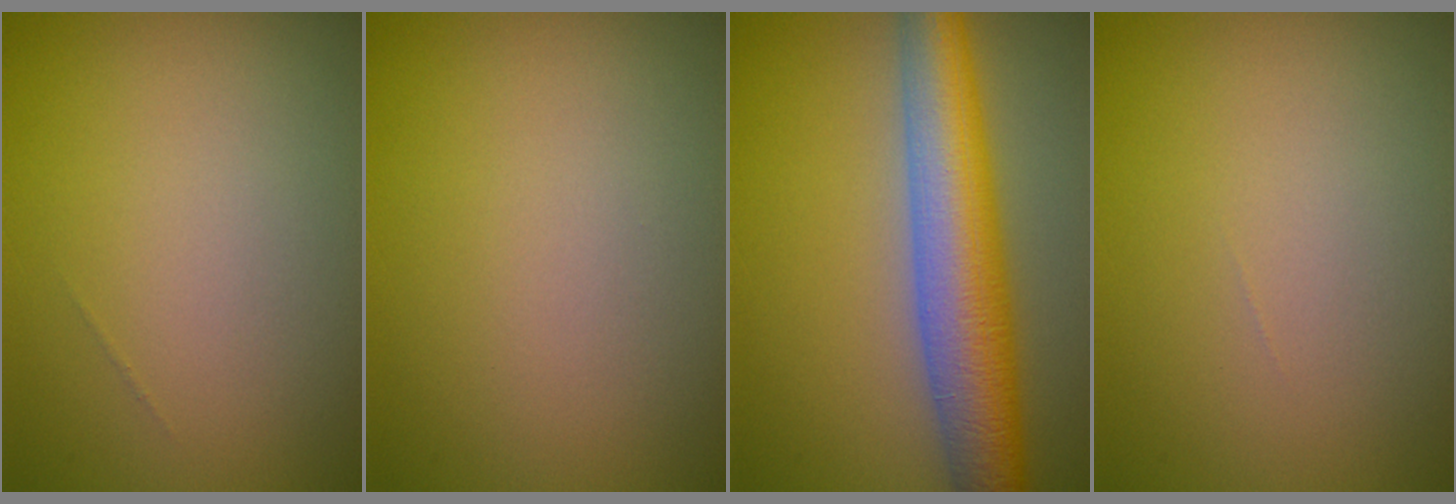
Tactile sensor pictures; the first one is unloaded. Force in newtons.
{"total": 0.0}
{"total": 8.1, "press": 8.1, "slide": 0.4}
{"total": 0.0}